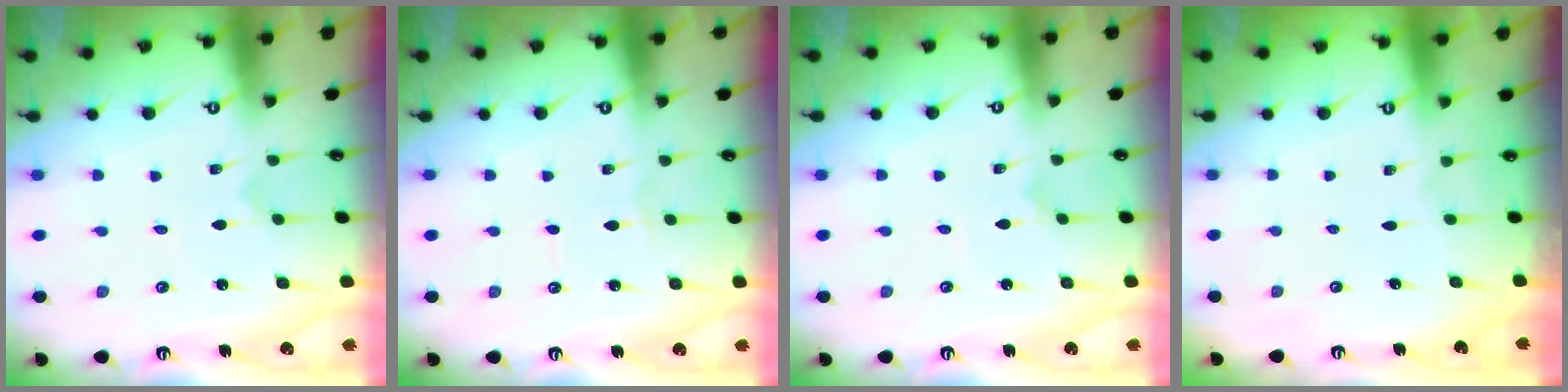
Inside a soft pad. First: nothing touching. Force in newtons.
{"total": 1.5, "press": 1.4, "slide": 0.2}
{"total": 0.0}
{"total": 0.0}